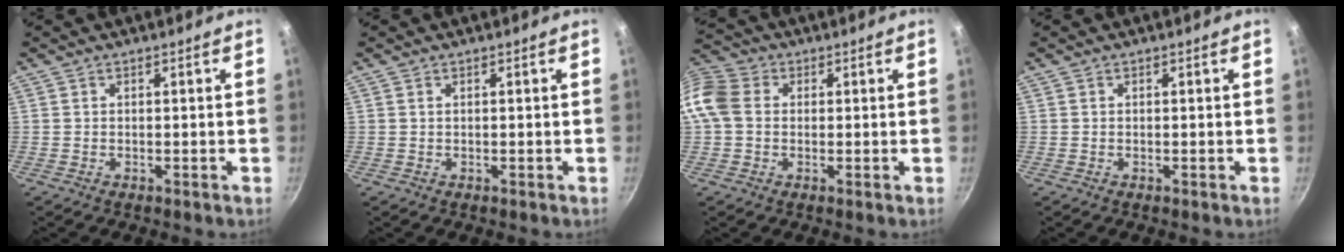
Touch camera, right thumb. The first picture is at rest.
{"total": 0.0}
{"total": 12.8, "force": [1.0, 10.4, 7.4], "torque": [-0.157, 0.029, 0.003]}
{"total": 0.0}